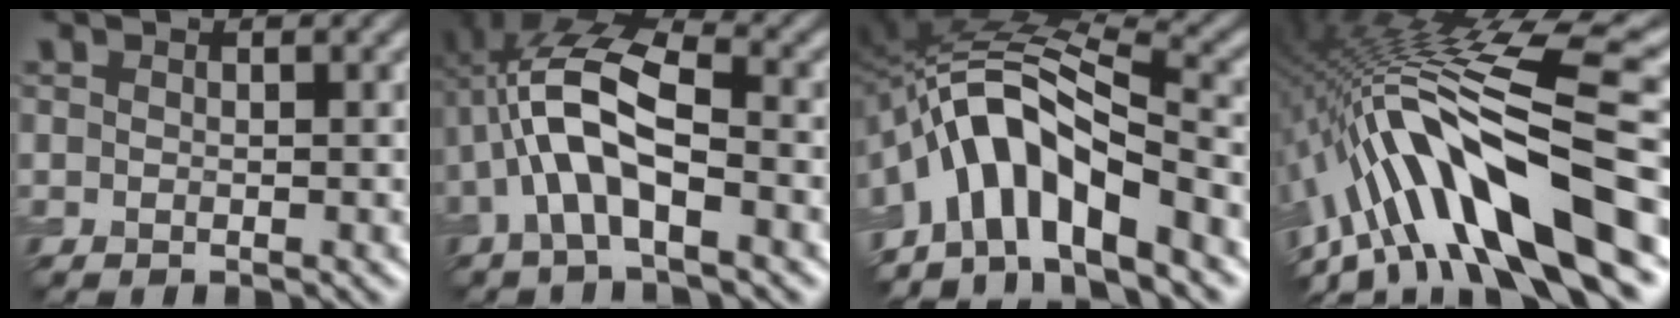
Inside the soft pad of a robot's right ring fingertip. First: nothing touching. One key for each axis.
{"total": 8.2, "fx": -1.8, "fy": 3.2, "fz": 7.4, "tx": -0.148, "ty": 0.025, "tz": -0.042}
{"total": 9.2, "fx": -5.1, "fy": 3.3, "fz": 6.9, "tx": -0.106, "ty": 0.023, "tz": -0.105}
{"total": 13.9, "fx": -4.6, "fy": 3.1, "fz": 12.8, "tx": -0.218, "ty": 0.030, "tz": -0.075}